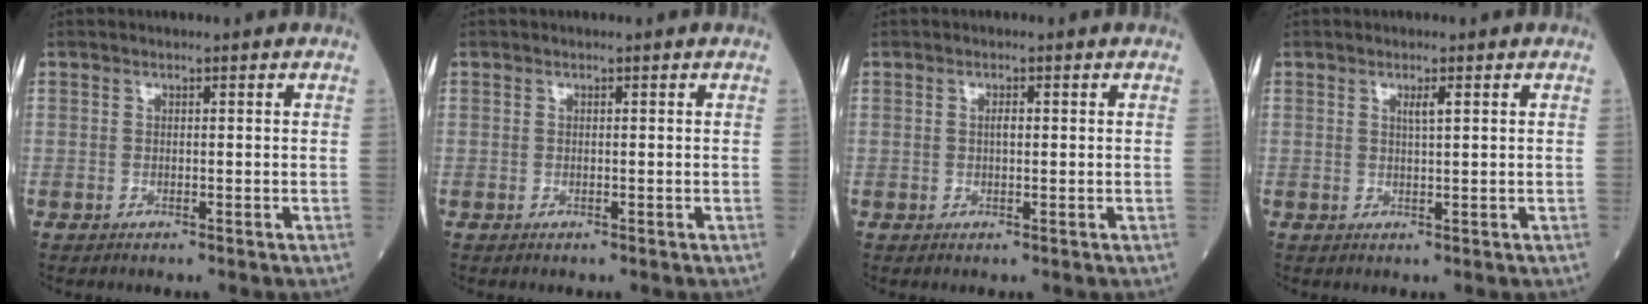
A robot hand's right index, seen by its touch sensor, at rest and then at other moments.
{"total": 0.0}
{"total": 1.1, "force": [0.1, 0.3, 1.0], "torque": [-0.018, 0.001, 0.000]}
{"total": 1.4, "force": [0.6, -0.1, 1.3], "torque": [-0.024, -0.003, 0.010]}